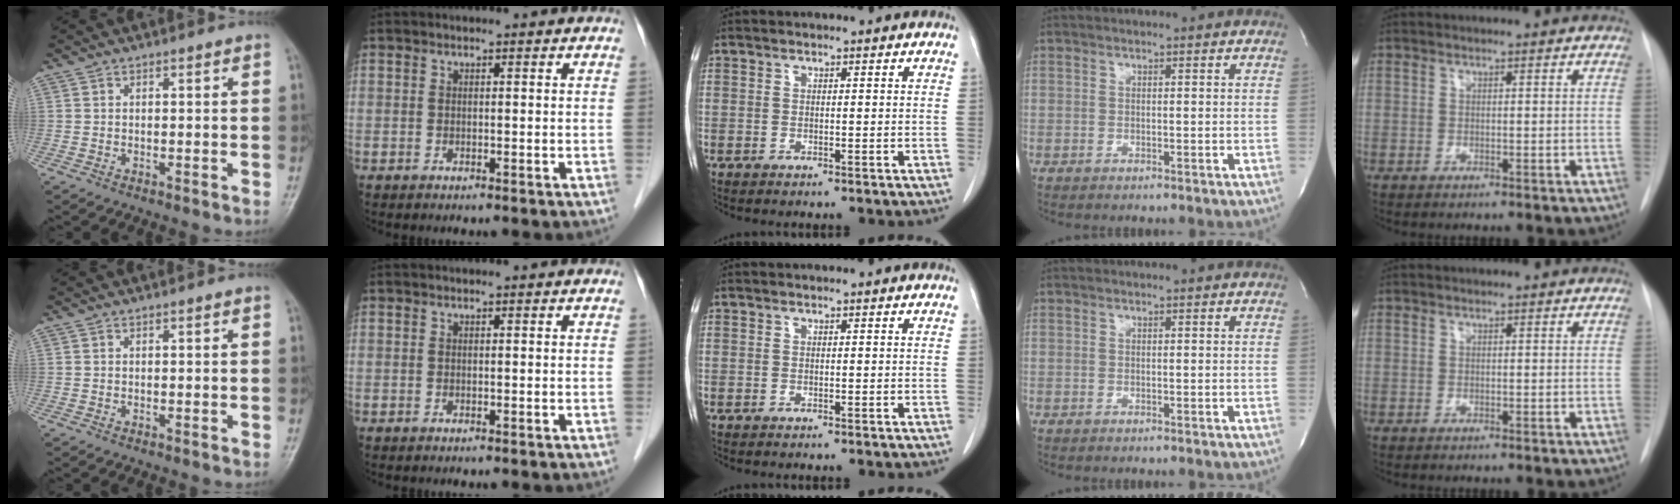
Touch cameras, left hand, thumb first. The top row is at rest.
{}